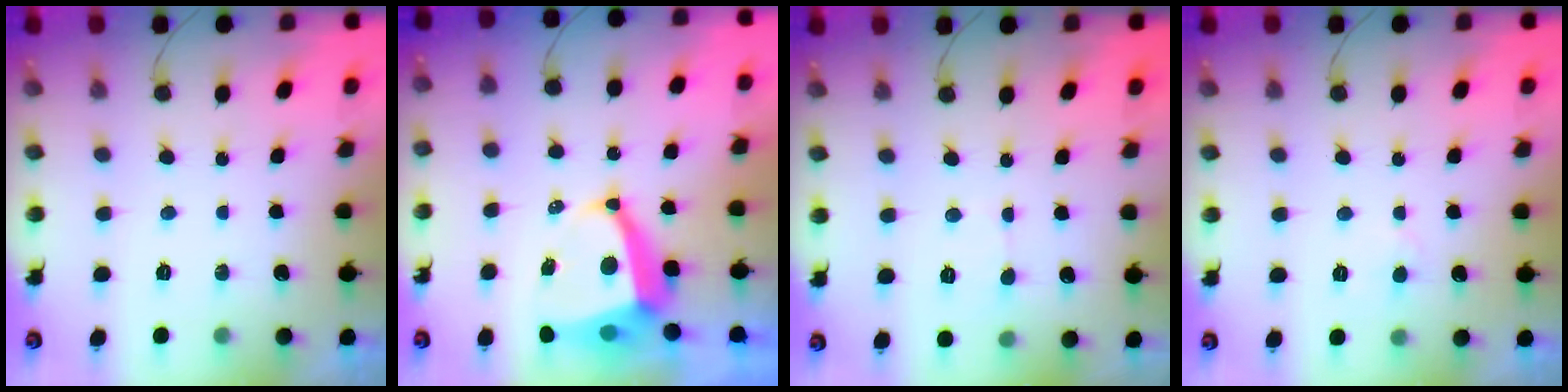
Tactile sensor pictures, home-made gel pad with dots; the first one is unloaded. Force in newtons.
{"total": 9.6, "press": 9.5, "slide": 1.1}
{"total": 4.3, "press": 4.3, "slide": 0.4}
{"total": 2.8, "press": 2.8, "slide": 0.3}